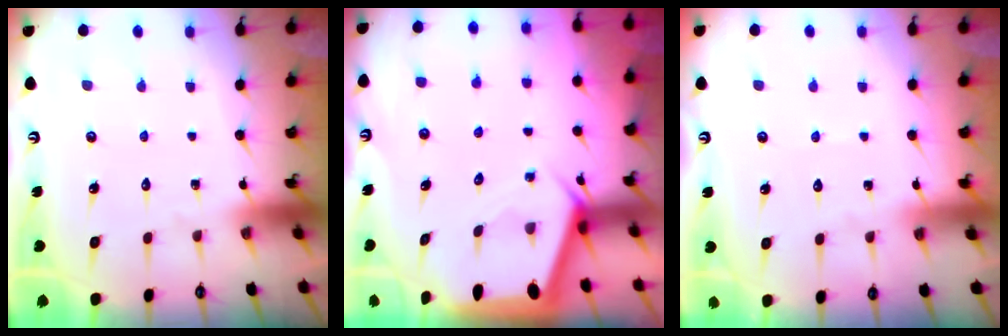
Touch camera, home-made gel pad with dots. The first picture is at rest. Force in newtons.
{"total": 3.4, "press": 3.4, "slide": 0.2}
{"total": 3.0, "press": 3.0, "slide": 0.2}